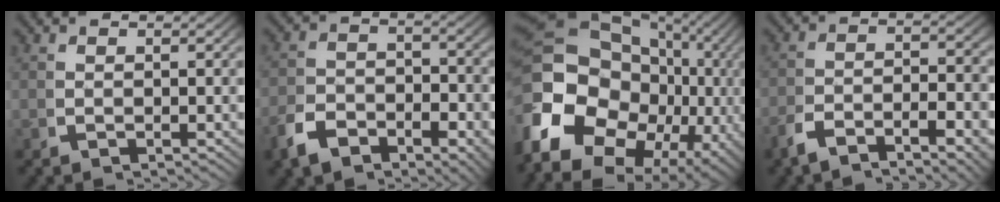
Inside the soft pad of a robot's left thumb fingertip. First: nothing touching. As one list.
[{"total": 4.3, "force": [-2.5, 2.7, 2.2], "torque": [-0.032, -0.019, -0.039]}, {"total": 20.1, "force": [0.3, 15.7, 12.6], "torque": [-0.271, -0.048, 0.005]}, {"total": 4.7, "force": [-2.9, 1.6, 3.3], "torque": [-0.046, -0.012, -0.051]}]